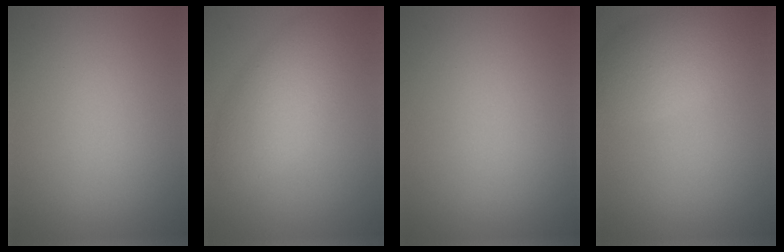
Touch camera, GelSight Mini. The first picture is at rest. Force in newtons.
{"total": 5.9, "press": 5.9, "slide": 0.2}
{"total": 0.0}
{"total": 4.8, "press": 4.8, "slide": 0.2}